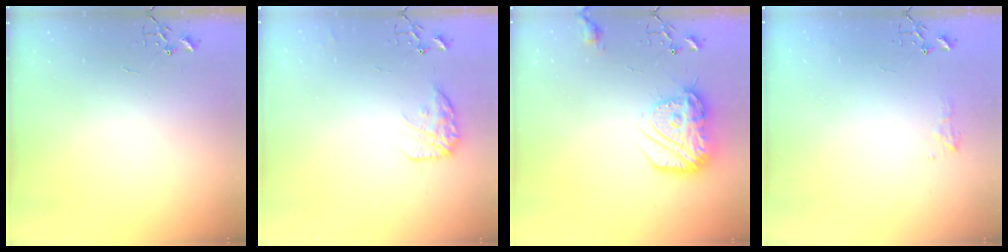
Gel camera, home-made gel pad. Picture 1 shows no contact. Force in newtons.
{"total": 12.1, "press": 12.0, "slide": 0.6}
{"total": 17.4, "press": 17.4, "slide": 1.3}
{"total": 7.6, "press": 7.6, "slide": 0.8}